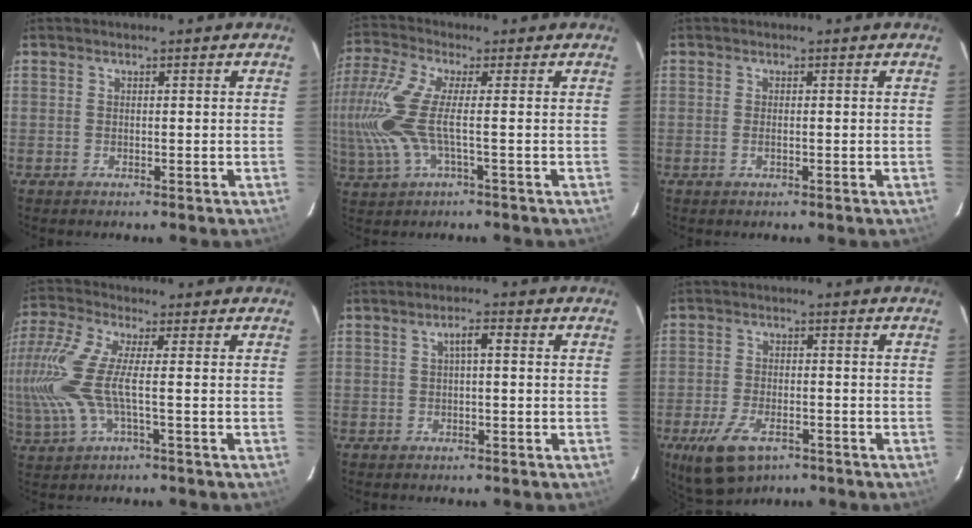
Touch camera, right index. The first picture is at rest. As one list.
[{"total": 12.2, "force": [-1.1, 2.4, 11.9], "torque": [-0.262, -0.004, -0.021]}, {"total": 1.0, "force": [-0.2, 0.4, 0.9], "torque": [-0.019, 0.000, -0.005]}, {"total": 12.7, "force": [-1.3, 2.7, 12.3], "torque": [-0.264, -0.006, -0.025]}, {"total": 2.3, "force": [0.3, 0.5, 2.2], "torque": [-0.042, 0.010, 0.006]}, {"total": 9.5, "force": [-5.6, 4.6, 6.1], "torque": [-0.139, -0.020, -0.094]}]